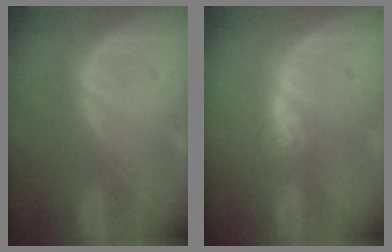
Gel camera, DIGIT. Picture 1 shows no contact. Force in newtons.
{"total": 4.0, "press": 3.6, "slide": 1.7}